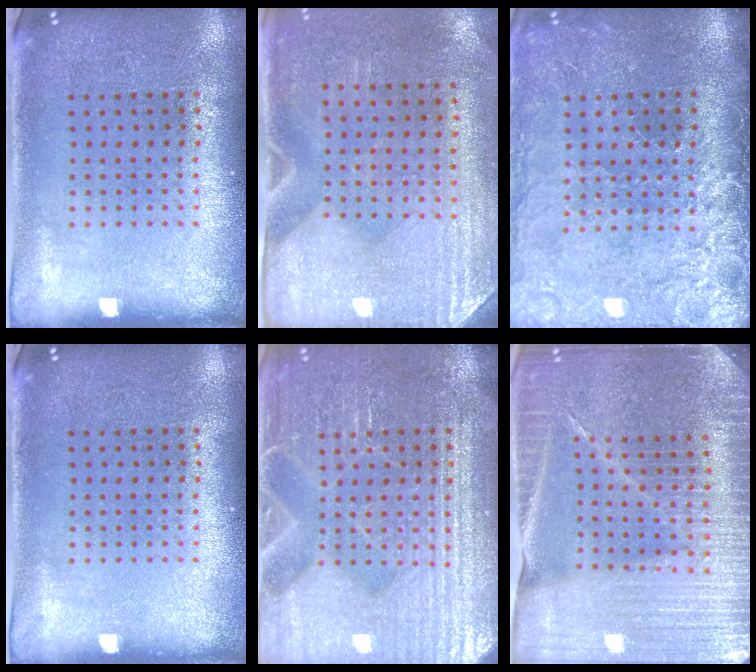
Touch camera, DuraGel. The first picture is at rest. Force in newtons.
{"total": 2.9, "press": 2.5, "slide": 1.4}
{"total": 3.9, "press": 3.4, "slide": 1.9}
{"total": 0.0}
{"total": 4.7, "press": 4.6, "slide": 0.6}
{"total": 4.8, "press": 4.4, "slide": 1.9}